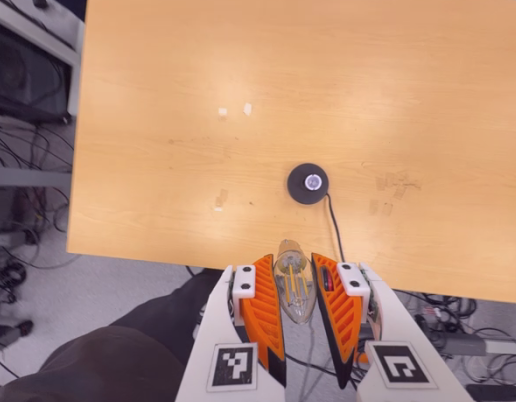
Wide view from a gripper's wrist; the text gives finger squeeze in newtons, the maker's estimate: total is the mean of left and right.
{"total": 13.9, "left": 14.0, "right": 13.7}